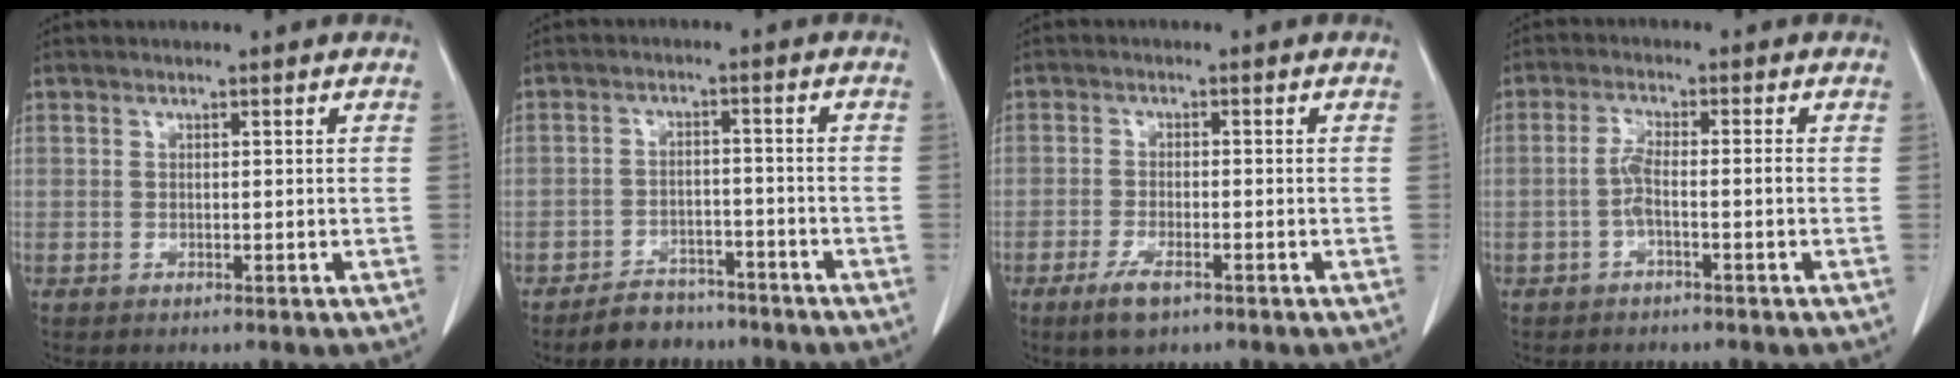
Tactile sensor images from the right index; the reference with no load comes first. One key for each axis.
{"total": 6.0, "fx": -5.1, "fy": 3.0, "fz": 0.9, "tx": -0.013, "ty": 0.005, "tz": -0.081}
{"total": 4.1, "fx": -2.6, "fy": 1.2, "fz": 2.9, "tx": -0.063, "ty": -0.004, "tz": -0.043}
{"total": 3.0, "fx": -1.1, "fy": 0.3, "fz": 2.8, "tx": -0.056, "ty": 0.010, "tz": -0.021}